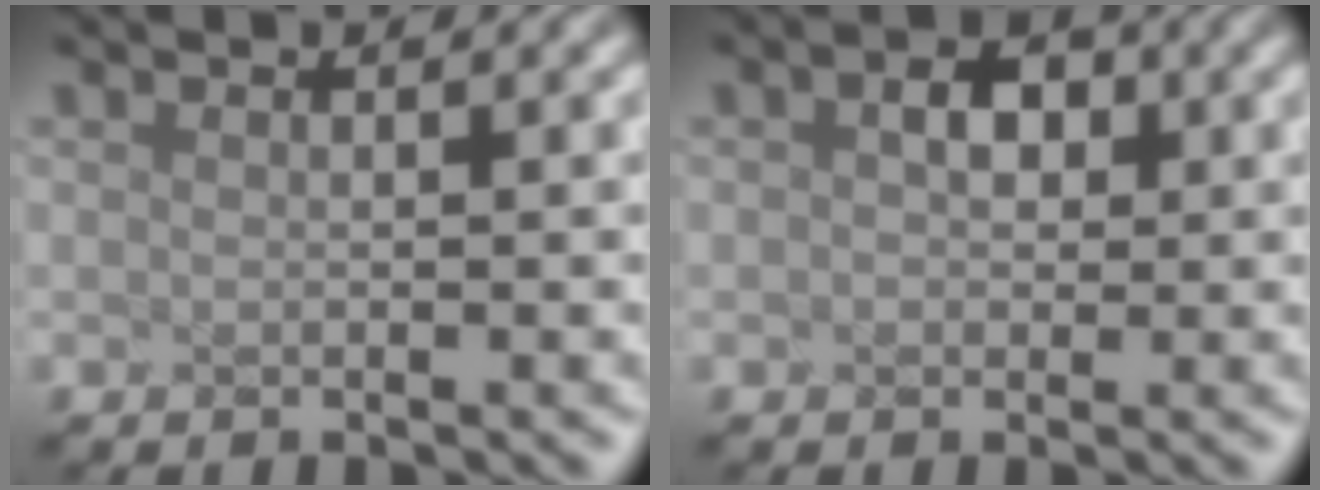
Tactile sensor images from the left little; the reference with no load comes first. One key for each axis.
{"total": 1.1, "fx": -1.1, "fy": 0.0, "fz": -0.1, "tx": -0.035, "ty": -0.008, "tz": 0.023}